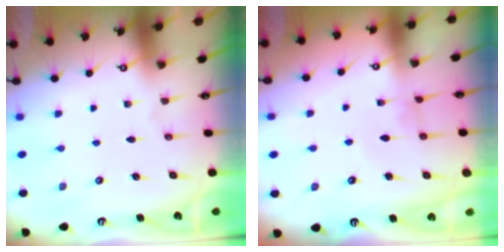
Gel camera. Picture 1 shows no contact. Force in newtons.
{"total": 0.0}